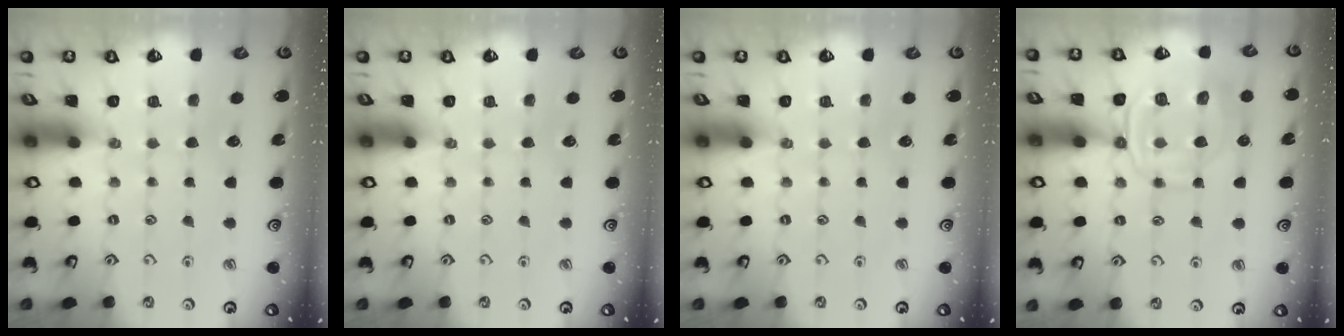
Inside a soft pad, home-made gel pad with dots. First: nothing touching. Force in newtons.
{"total": 0.0}
{"total": 0.0}
{"total": 10.2, "press": 10.1, "slide": 1.3}